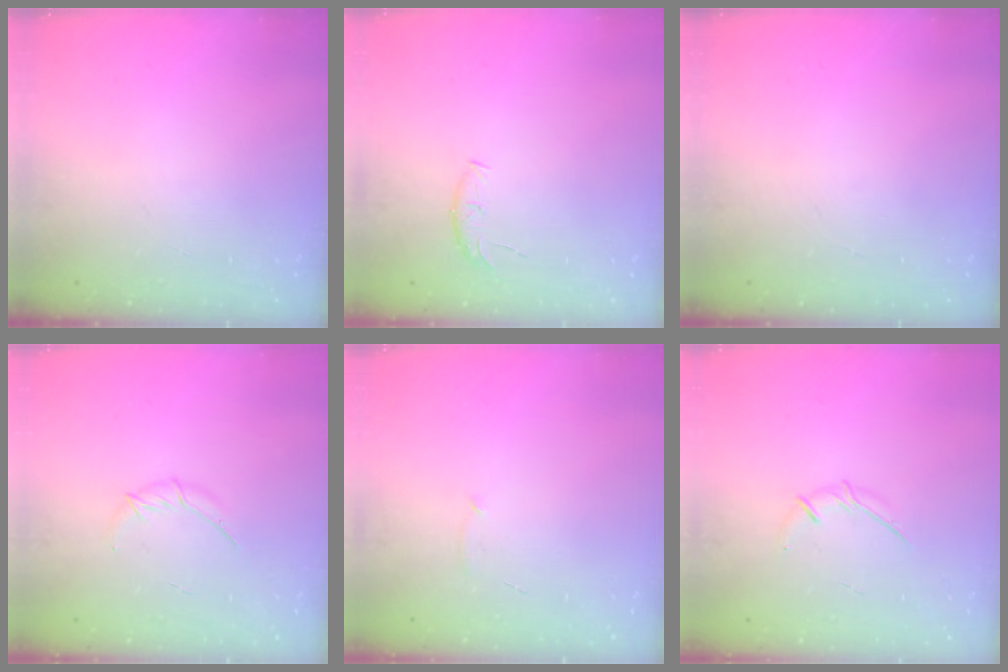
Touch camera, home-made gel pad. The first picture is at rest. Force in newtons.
{"total": 6.0, "press": 5.8, "slide": 1.3}
{"total": 0.0}
{"total": 4.9, "press": 4.7, "slide": 1.1}
{"total": 5.0, "press": 4.9, "slide": 1.1}
{"total": 5.6, "press": 5.6, "slide": 0.7}